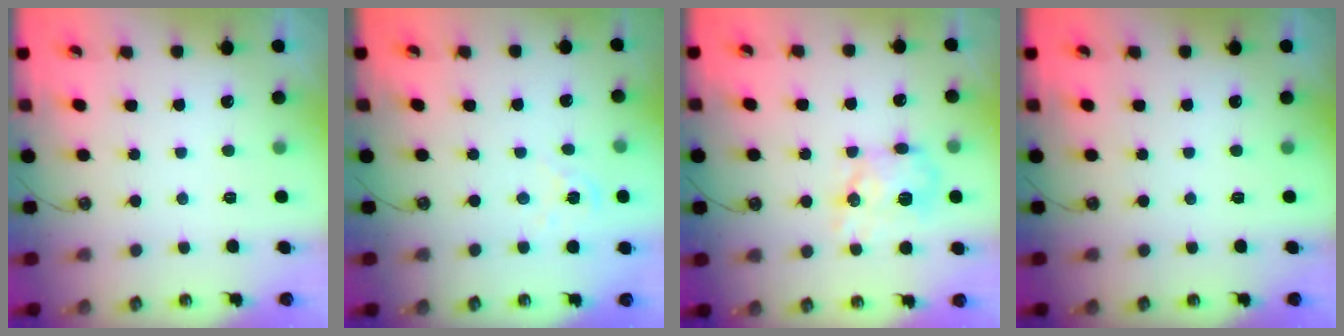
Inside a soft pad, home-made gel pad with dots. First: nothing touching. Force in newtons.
{"total": 4.3, "press": 4.3, "slide": 0.5}
{"total": 11.5, "press": 11.5, "slide": 0.7}
{"total": 0.0}